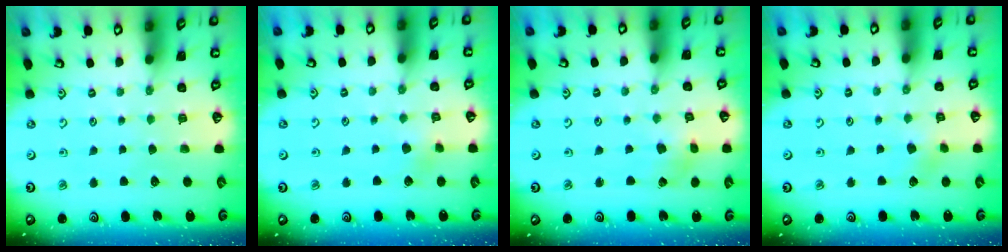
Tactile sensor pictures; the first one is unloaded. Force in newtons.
{"total": 3.9, "press": 3.7, "slide": 0.9}
{"total": 2.5, "press": 2.4, "slide": 0.5}
{"total": 2.5, "press": 2.5, "slide": 0.3}